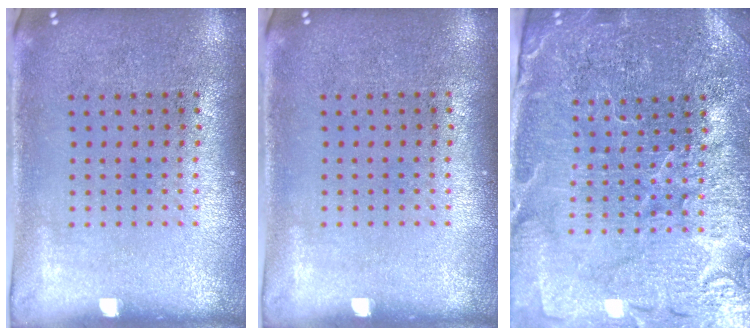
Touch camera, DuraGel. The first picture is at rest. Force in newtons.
{"total": 0.0}
{"total": 4.1, "press": 4.0, "slide": 1.1}